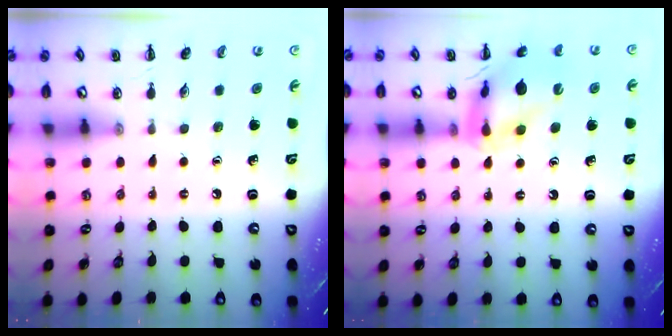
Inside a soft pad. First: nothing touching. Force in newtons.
{"total": 15.5, "press": 15.4, "slide": 1.8}